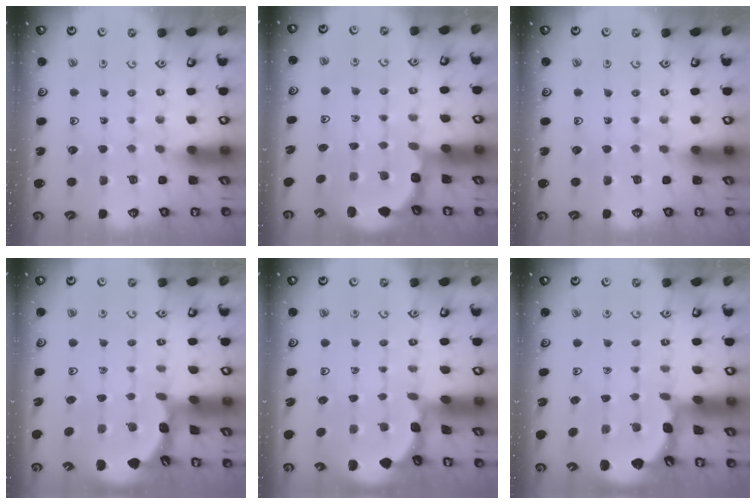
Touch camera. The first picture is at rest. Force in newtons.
{"total": 3.0, "press": 2.3, "slide": 1.8}
{"total": 0.0}
{"total": 1.8, "press": 1.7, "slide": 0.0}
{"total": 1.0, "press": 1.0, "slide": 0.1}
{"total": 0.9, "press": 0.9, "slide": 0.2}